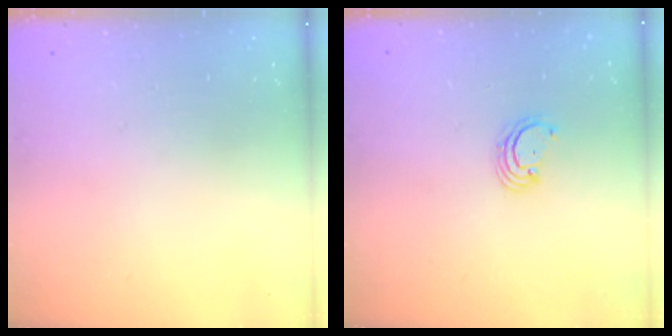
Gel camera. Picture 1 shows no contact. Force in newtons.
{"total": 2.6, "press": 2.6, "slide": 0.3}